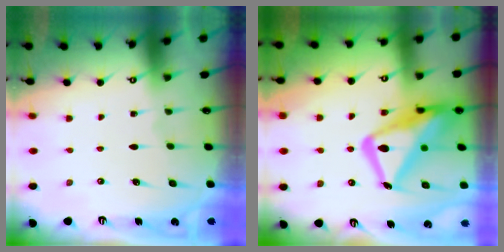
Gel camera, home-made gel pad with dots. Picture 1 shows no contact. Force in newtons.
{"total": 19.4, "press": 19.3, "slide": 1.7}